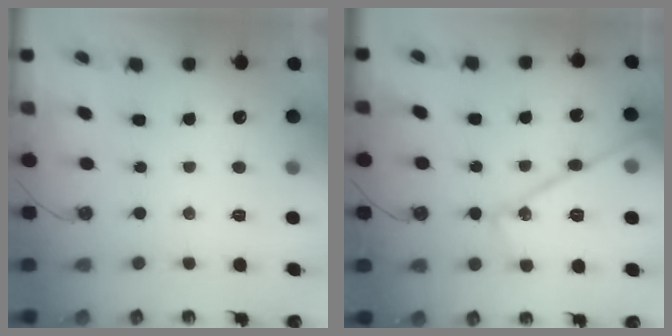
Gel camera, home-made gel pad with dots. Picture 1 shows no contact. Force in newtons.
{"total": 17.2, "press": 17.2, "slide": 1.7}